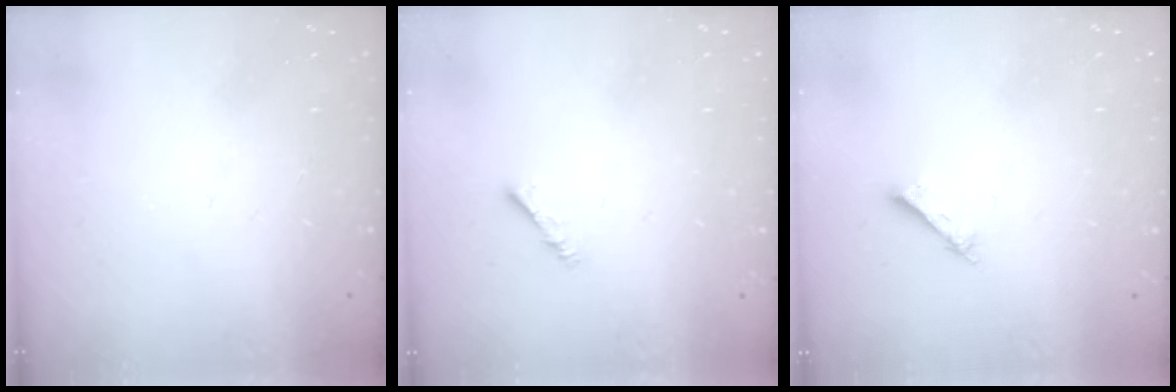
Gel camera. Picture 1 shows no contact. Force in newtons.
{"total": 1.9, "press": 1.9, "slide": 0.4}
{"total": 1.5, "press": 1.5, "slide": 0.2}